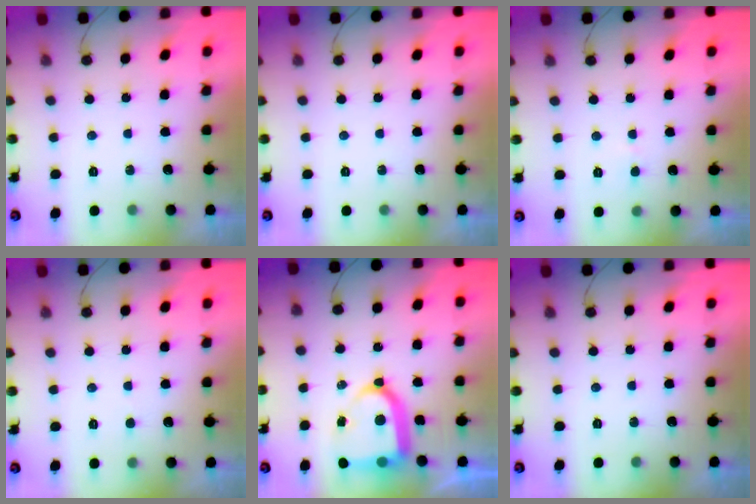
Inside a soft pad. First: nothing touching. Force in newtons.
{"total": 0.0}
{"total": 2.2, "press": 2.2, "slide": 0.2}
{"total": 2.5, "press": 2.5, "slide": 0.2}
{"total": 15.7, "press": 15.7, "slide": 1.5}
{"total": 0.0}